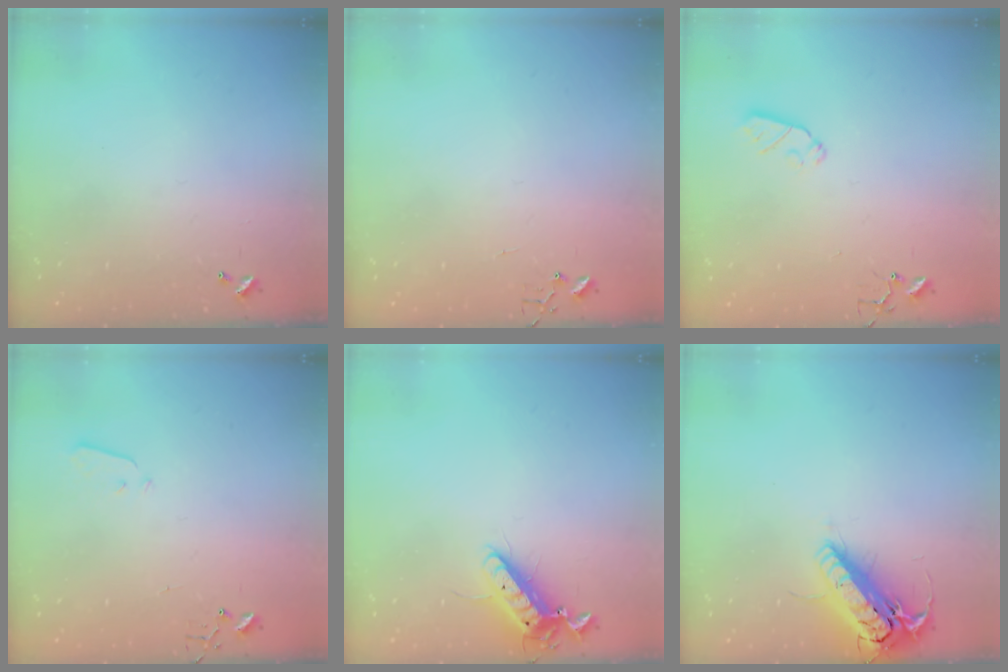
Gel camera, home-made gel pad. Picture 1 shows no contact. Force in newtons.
{"total": 3.8, "press": 3.8, "slide": 0.5}
{"total": 5.4, "press": 5.4, "slide": 0.4}
{"total": 2.2, "press": 2.1, "slide": 0.3}
{"total": 11.9, "press": 11.7, "slide": 2.2}
{"total": 17.8, "press": 17.5, "slide": 3.4}